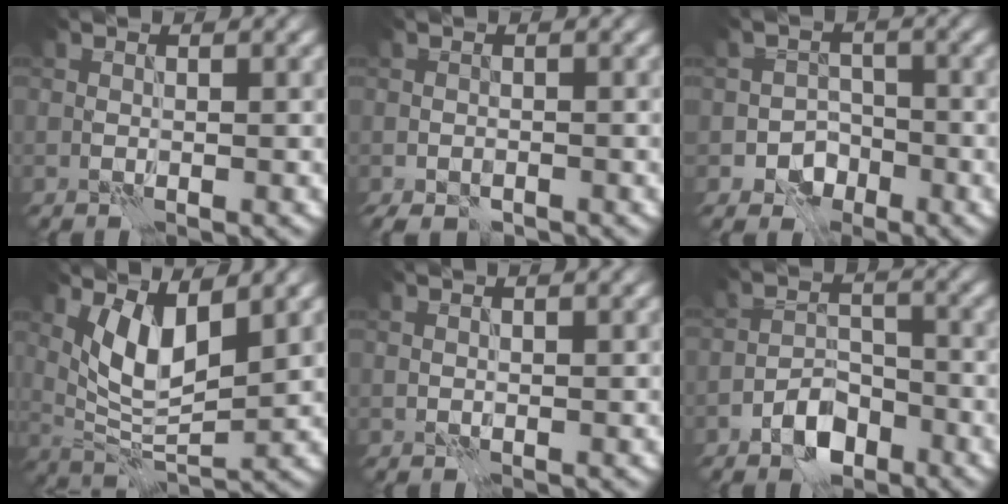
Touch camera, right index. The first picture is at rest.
{"total": 2.2, "force": [-1.6, 1.2, 0.9], "torque": [-0.022, -0.009, -0.027]}
{"total": 3.5, "force": [-2.0, 2.7, 1.2], "torque": [-0.007, 0.005, -0.038]}
{"total": 5.9, "force": [2.5, 2.3, 4.8], "torque": [-0.095, -0.014, 0.052]}
{"total": 1.8, "force": [1.4, 0.3, 0.9], "torque": [-0.013, -0.004, 0.020]}
{"total": 4.1, "force": [-2.7, 2.3, 2.1], "torque": [-0.029, 0.005, -0.052]}